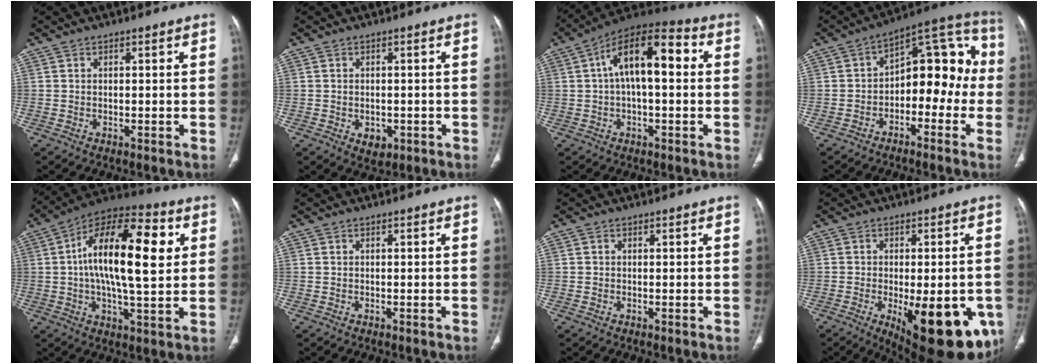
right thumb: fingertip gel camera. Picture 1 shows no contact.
{"total": 3.4, "force": [-1.1, 2.4, 2.1], "torque": [-0.021, 0.002, -0.006]}
{"total": 15.1, "force": [2.4, 6.6, 13.3], "torque": [-0.213, 0.040, 0.033]}
{"total": 14.7, "force": [-2.4, 9.0, 11.4], "torque": [-0.107, 0.061, -0.048]}
{"total": 21.4, "force": [3.8, 8.4, 19.3], "torque": [-0.301, 0.017, 0.048]}
{"total": 0.0}
{"total": 0.0}
{"total": 21.4, "force": [-7.3, 8.7, 18.2], "torque": [-0.180, -0.014, -0.077]}